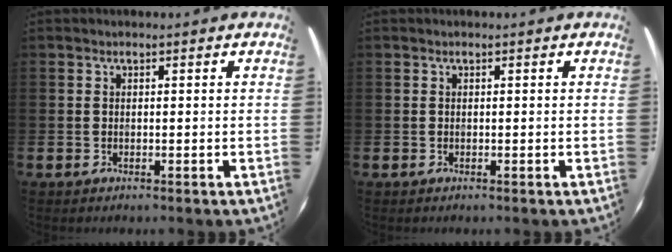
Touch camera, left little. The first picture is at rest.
{"total": 0.0}